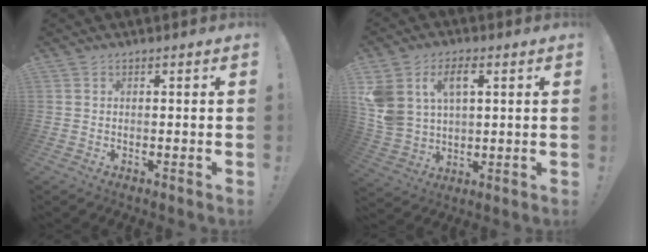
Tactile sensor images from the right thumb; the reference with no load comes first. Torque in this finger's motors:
{"motor_torque": [1.23, 2.47, 1.22, 0.39, 0.15]}